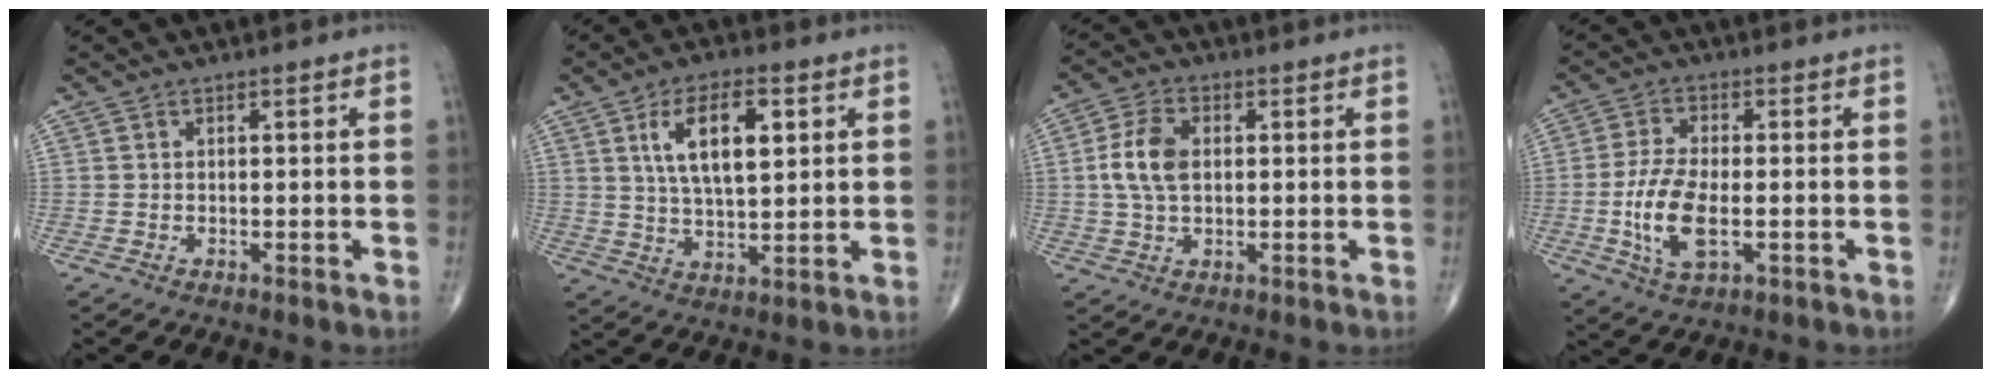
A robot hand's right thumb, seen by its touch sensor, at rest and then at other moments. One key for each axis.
{"total": 11.3, "fx": 3.6, "fy": 4.9, "fz": 9.5, "tx": -0.156, "ty": -0.010, "tz": 0.067}
{"total": 7.5, "fx": 0.8, "fy": 4.6, "fz": 5.9, "tx": -0.118, "ty": 0.008, "tz": 0.012}
{"total": 9.9, "fx": -1.9, "fy": 4.4, "fz": 8.6, "tx": -0.181, "ty": 0.001, "tz": -0.036}